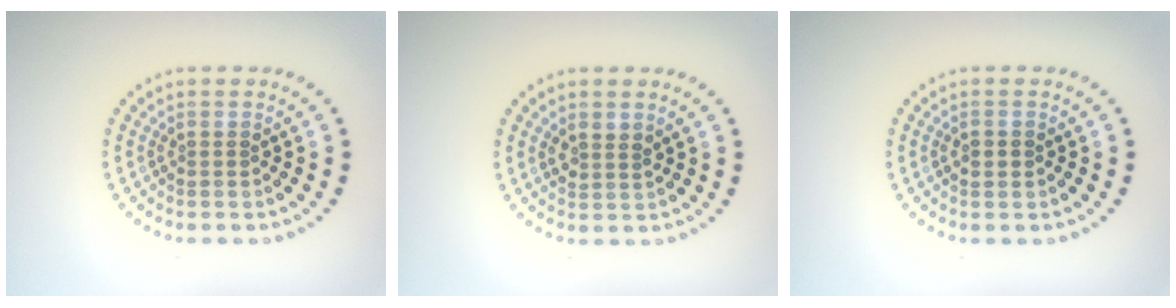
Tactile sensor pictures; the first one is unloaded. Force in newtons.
{"total": 1.5, "press": 1.2, "slide": 0.9}
{"total": 1.5, "press": 1.5, "slide": 0.2}